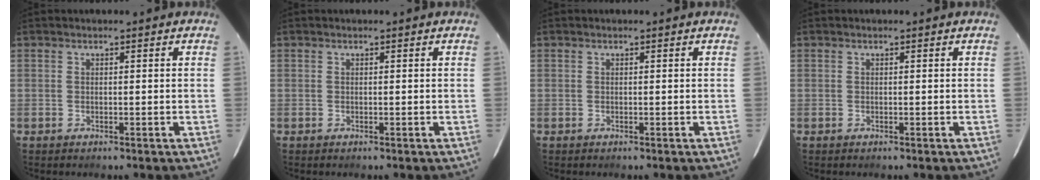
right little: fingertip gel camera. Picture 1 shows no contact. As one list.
[{"total": 0.0}, {"total": 0.0}, {"total": 0.0}]